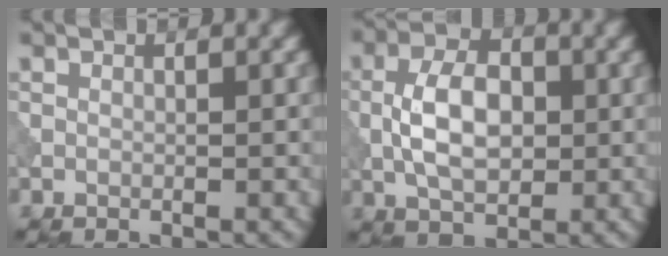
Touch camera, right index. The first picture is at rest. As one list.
[{"total": 5.9, "force": [-0.3, 3.4, 4.8], "torque": [-0.095, 0.003, -0.008]}]